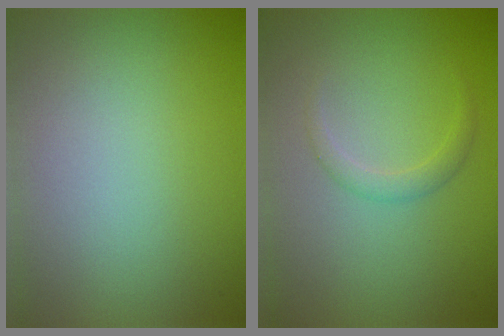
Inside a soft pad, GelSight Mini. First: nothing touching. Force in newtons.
{"total": 1.2, "press": 1.2, "slide": 0.0}